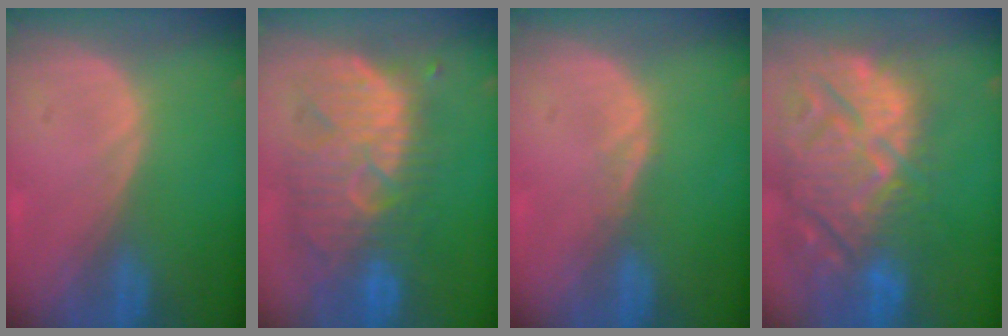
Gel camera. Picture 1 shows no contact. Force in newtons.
{"total": 11.5, "press": 10.9, "slide": 3.7}
{"total": 1.0, "press": 1.0, "slide": 0.1}
{"total": 15.3, "press": 13.1, "slide": 8.0}